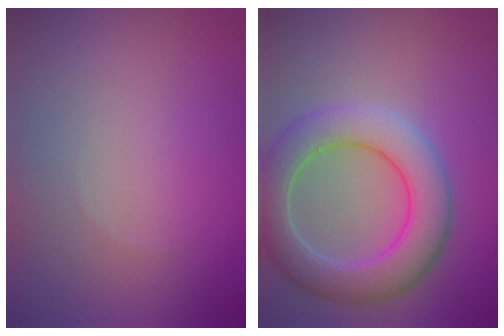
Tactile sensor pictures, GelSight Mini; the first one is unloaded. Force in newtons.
{"total": 6.6, "press": 6.6, "slide": 0.4}